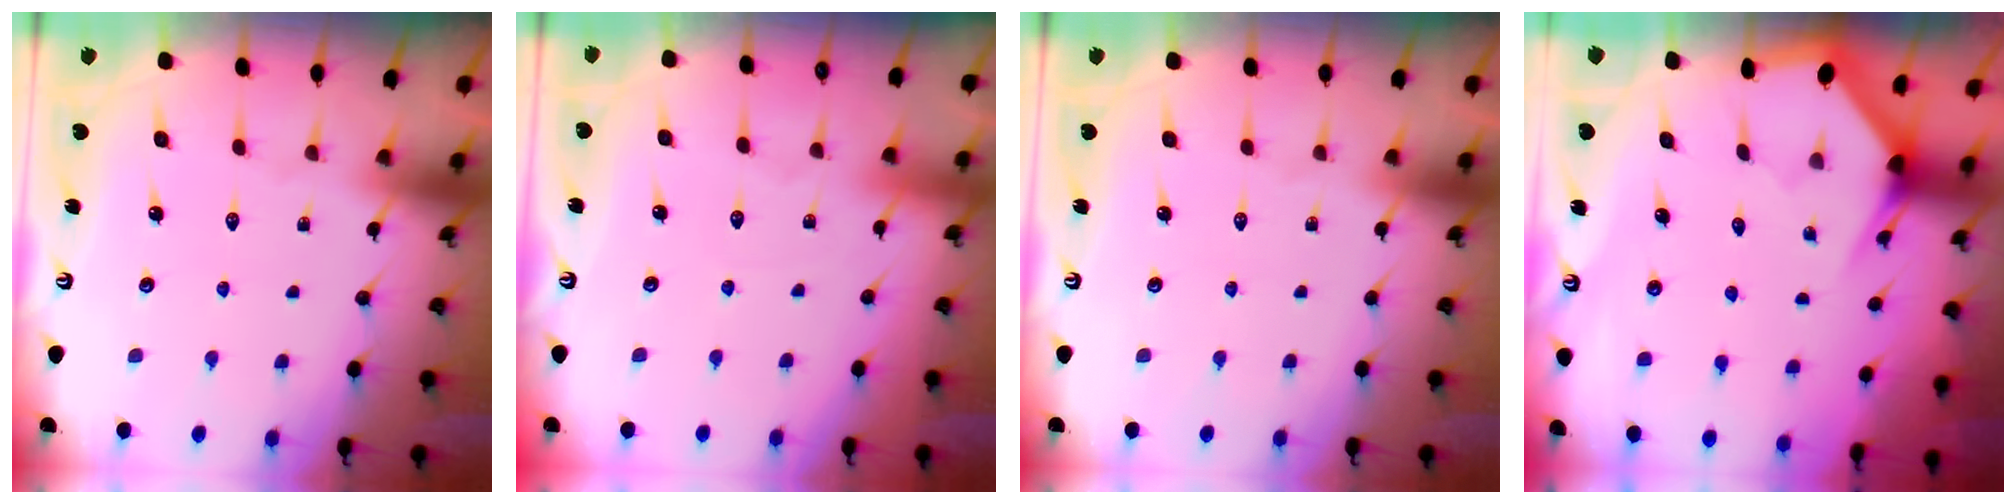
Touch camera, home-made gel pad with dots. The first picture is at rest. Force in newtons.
{"total": 3.1, "press": 3.1, "slide": 0.4}
{"total": 0.0}
{"total": 3.0, "press": 3.0, "slide": 0.0}